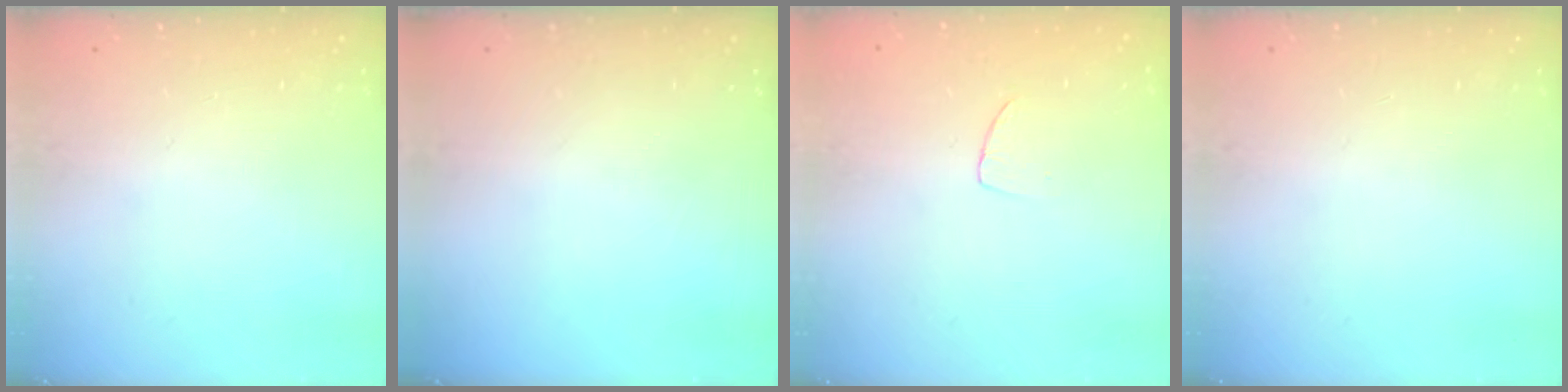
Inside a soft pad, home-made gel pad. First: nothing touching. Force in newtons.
{"total": 0.0}
{"total": 3.9, "press": 3.9, "slide": 0.3}
{"total": 0.0}